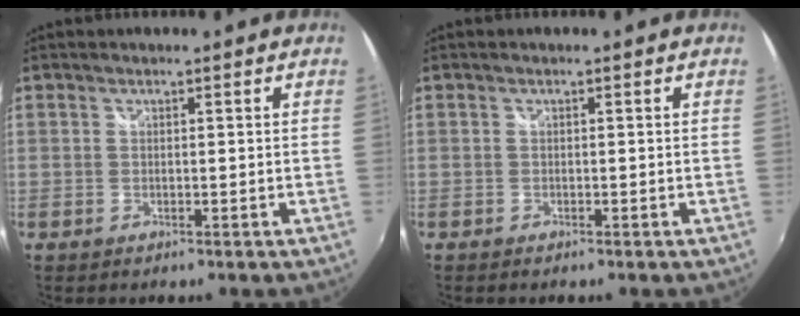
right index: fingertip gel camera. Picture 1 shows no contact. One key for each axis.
{"total": 0.6, "fx": -0.5, "fy": 0.3, "fz": 0.2, "tx": -0.006, "ty": -0.003, "tz": -0.011}